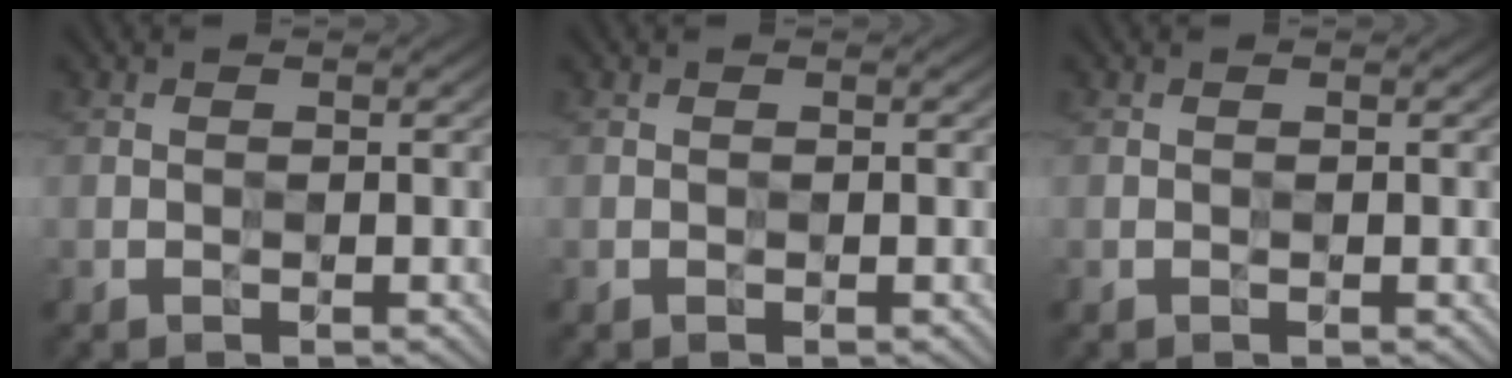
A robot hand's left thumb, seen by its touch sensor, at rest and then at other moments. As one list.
[{"total": 0.0}, {"total": 0.0}]